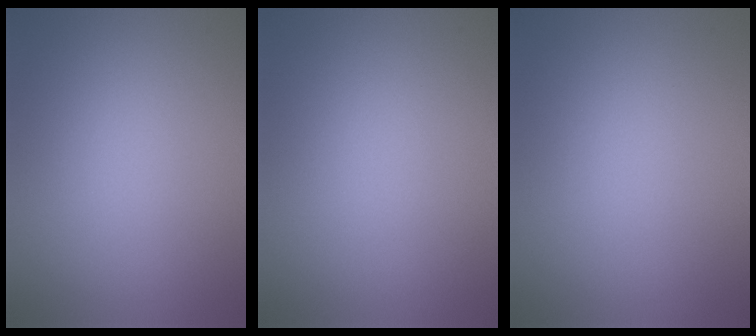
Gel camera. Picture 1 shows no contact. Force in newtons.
{"total": 0.0}
{"total": 0.0}